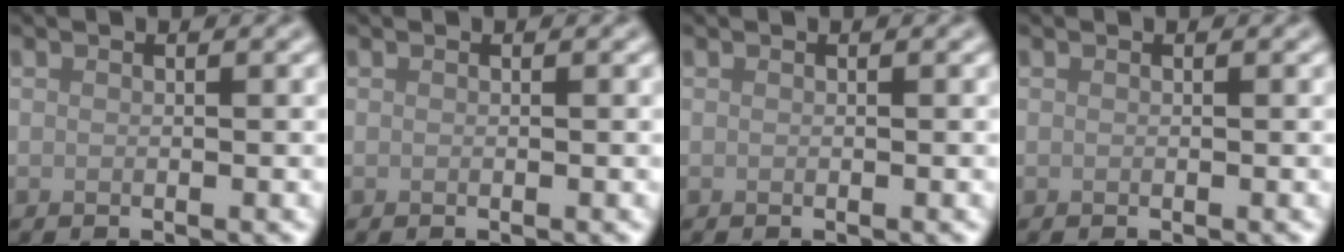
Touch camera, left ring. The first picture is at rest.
{"total": 0.0}
{"total": 0.0}
{"total": 0.0}